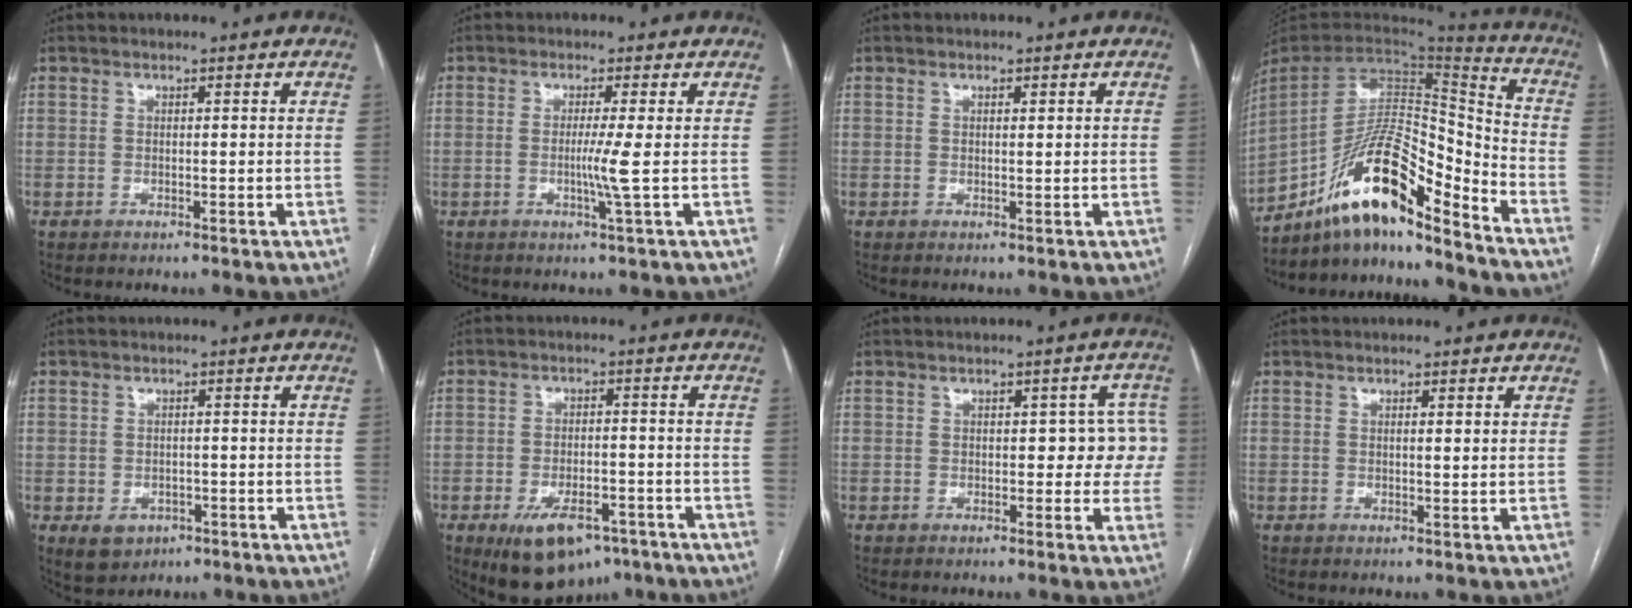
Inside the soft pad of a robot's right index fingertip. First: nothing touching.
{"total": 3.4, "force": [-0.4, -1.2, 3.2], "torque": [-0.059, -0.007, -0.008]}
{"total": 0.5, "force": [0.3, 0.1, 0.4], "torque": [-0.009, -0.001, 0.005]}
{"total": 16.6, "force": [-12.5, 2.4, 10.6], "torque": [-0.188, 0.026, -0.221]}
{"total": 4.2, "force": [-1.7, 3.5, 1.6], "torque": [-0.020, 0.001, -0.011]}
{"total": 10.6, "force": [-6.4, 5.3, 6.6], "torque": [-0.104, -0.002, -0.091]}
{"total": 5.4, "force": [0.4, 3.1, 4.4], "torque": [-0.029, 0.032, 0.004]}
{"total": 1.0, "force": [0.5, 0.1, 0.8], "torque": [-0.013, -0.002, 0.008]}